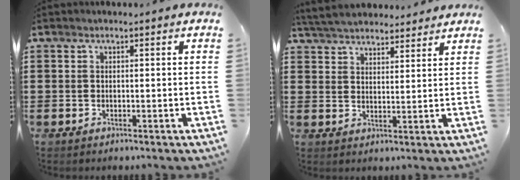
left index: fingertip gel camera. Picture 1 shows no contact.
{"total": 5.0, "force": [4.8, 1.2, 0.6], "torque": [-0.031, -0.017, 0.088]}